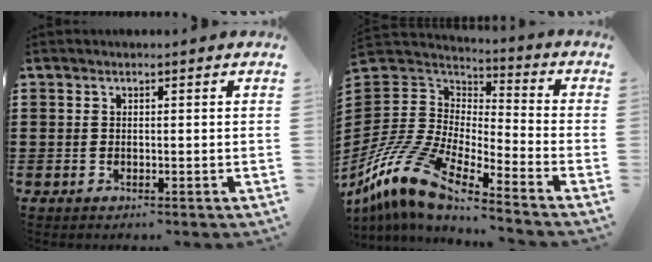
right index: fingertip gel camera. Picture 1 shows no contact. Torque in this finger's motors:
{"motor_torque": [0.35, 1.02, 0.34, 0.21]}